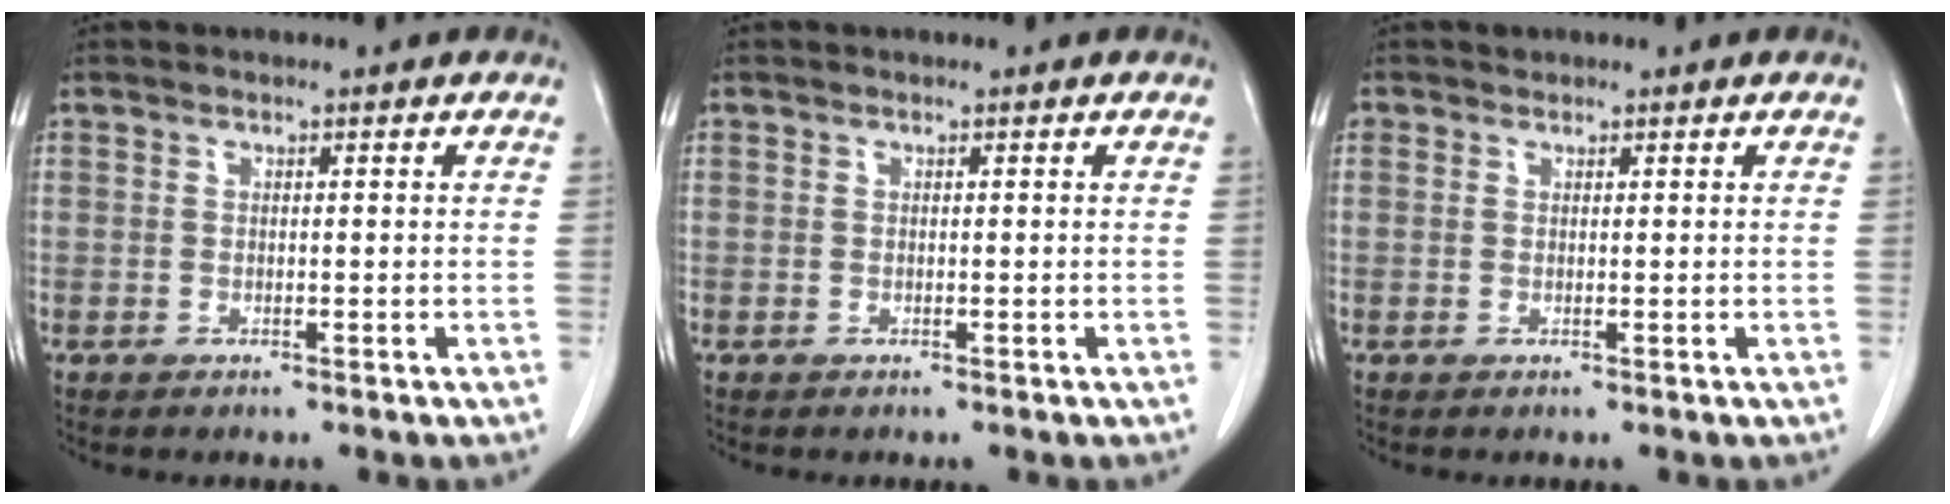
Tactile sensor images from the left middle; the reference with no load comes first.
{"total": 0.0}
{"total": 0.8, "force": [0.5, 0.5, 0.0], "torque": [-0.001, 0.005, 0.009]}